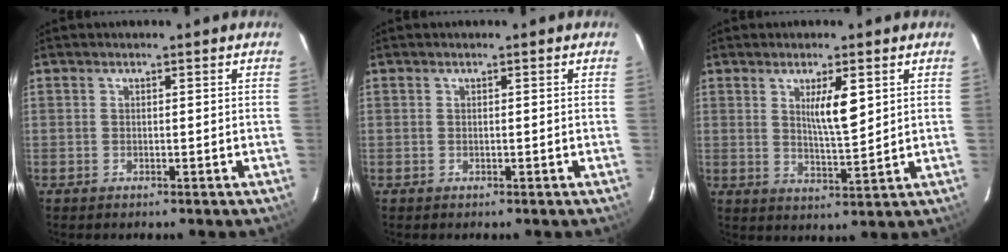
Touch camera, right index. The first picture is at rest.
{"total": 0.0}
{"total": 5.9, "force": [2.2, 1.0, 5.4], "torque": [-0.094, -0.007, 0.040]}